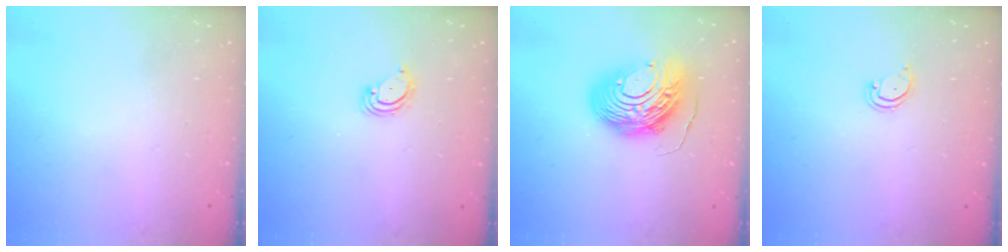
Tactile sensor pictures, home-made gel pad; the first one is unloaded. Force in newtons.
{"total": 3.2, "press": 3.2, "slide": 0.3}
{"total": 13.7, "press": 13.6, "slide": 1.4}
{"total": 2.6, "press": 2.6, "slide": 0.2}